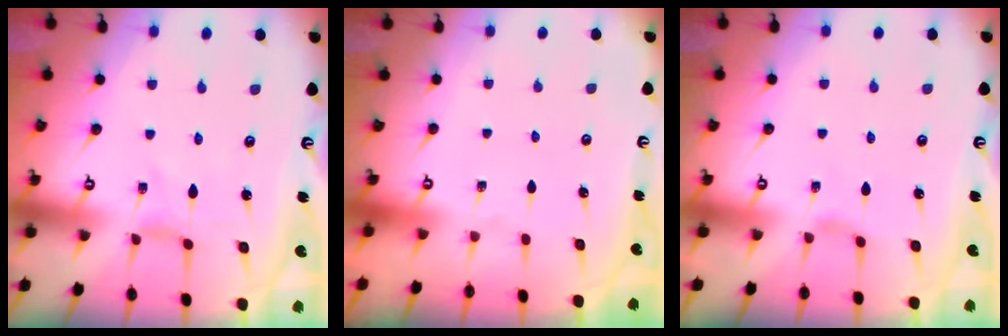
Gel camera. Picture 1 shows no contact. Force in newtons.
{"total": 0.0}
{"total": 1.9, "press": 1.8, "slide": 0.5}